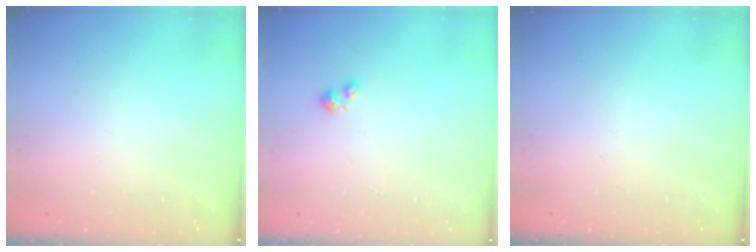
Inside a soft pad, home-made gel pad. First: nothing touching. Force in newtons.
{"total": 2.3, "press": 2.3, "slide": 0.3}
{"total": 0.0}